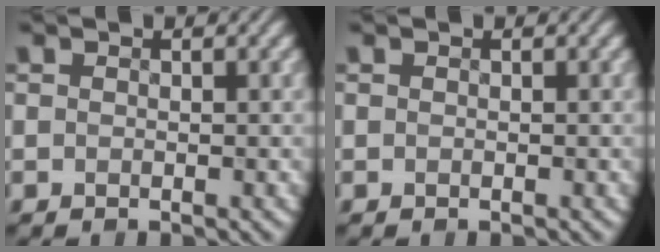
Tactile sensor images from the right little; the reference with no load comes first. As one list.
[{"total": 0.0}]